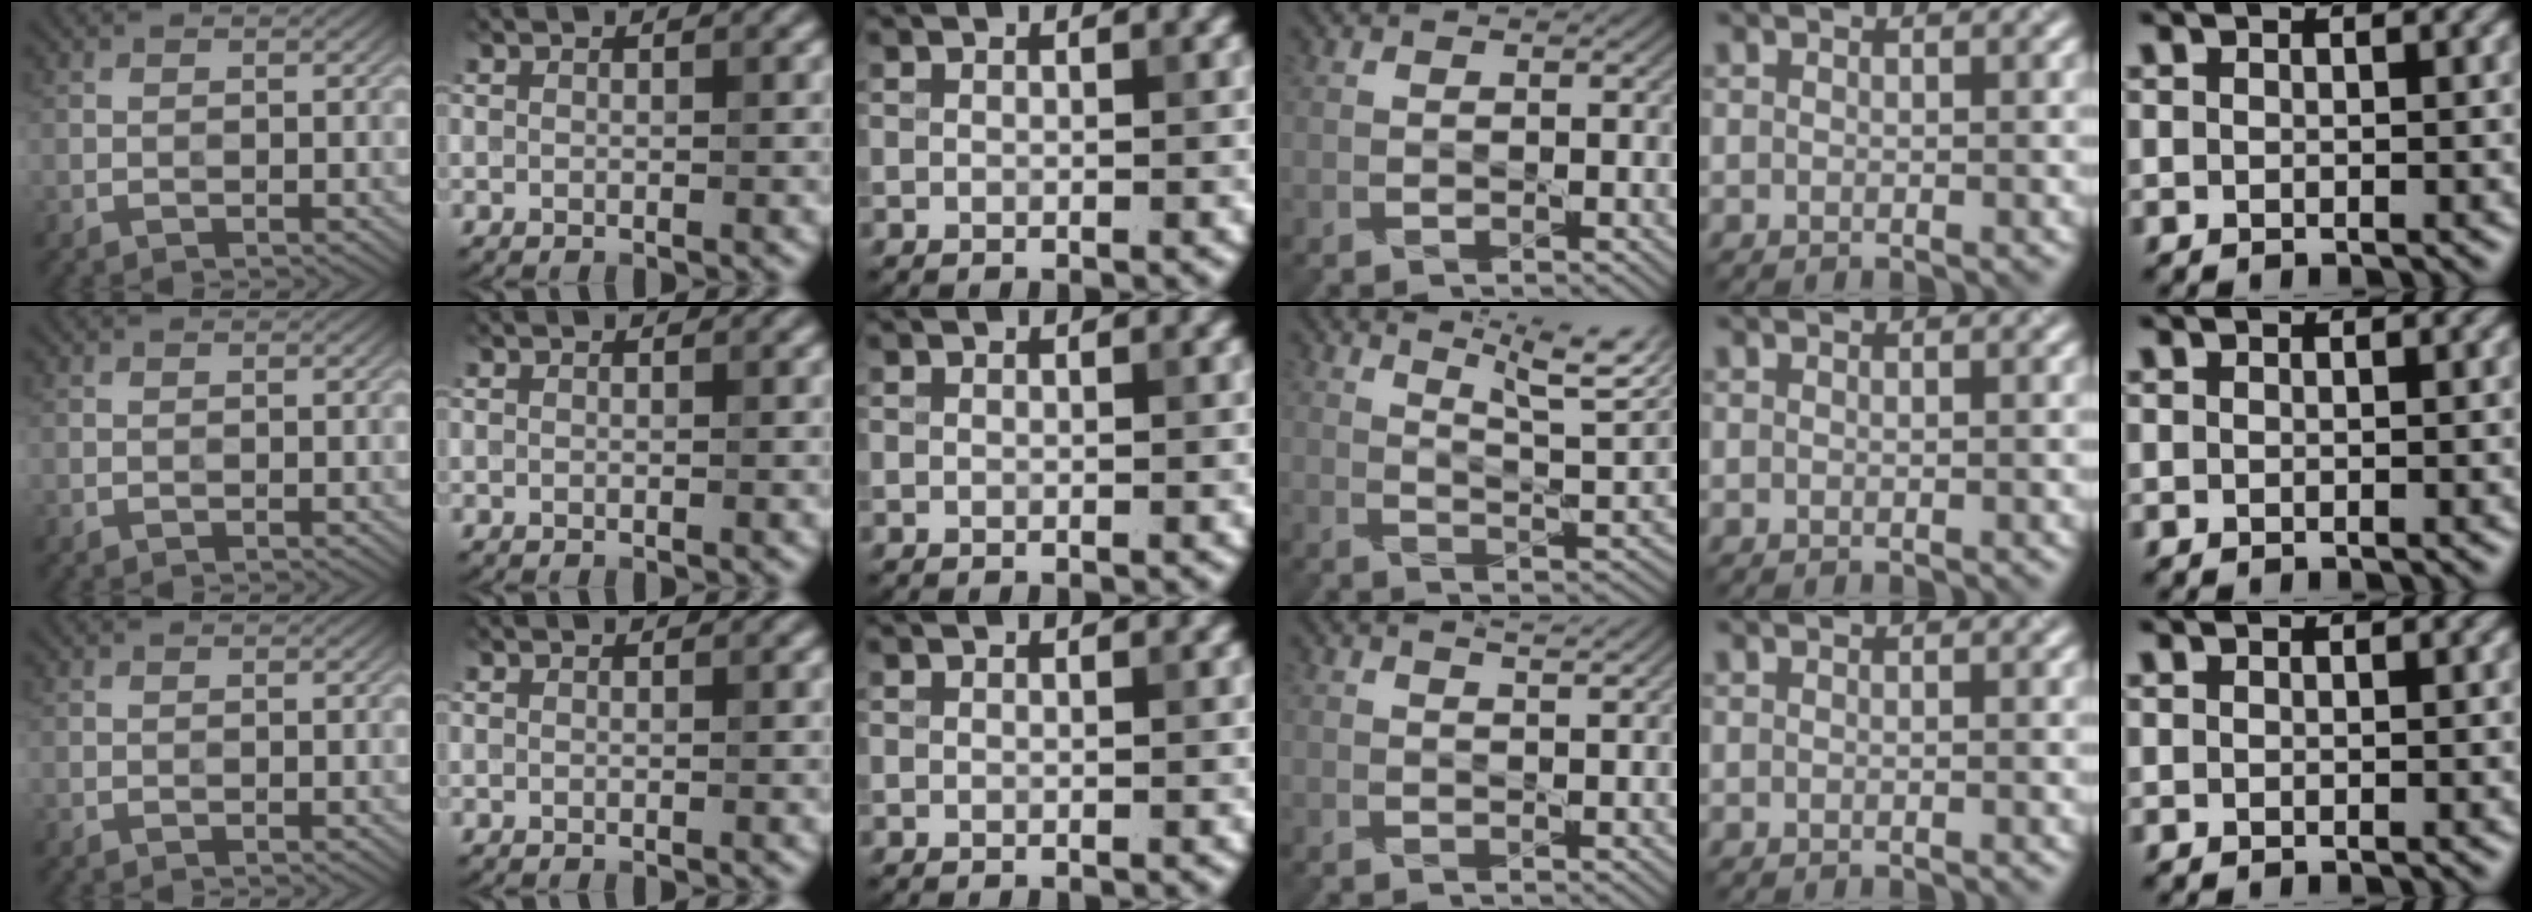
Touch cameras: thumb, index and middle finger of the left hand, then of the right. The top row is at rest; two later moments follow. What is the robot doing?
{"motion": "dispense", "object": "spray bottle"}